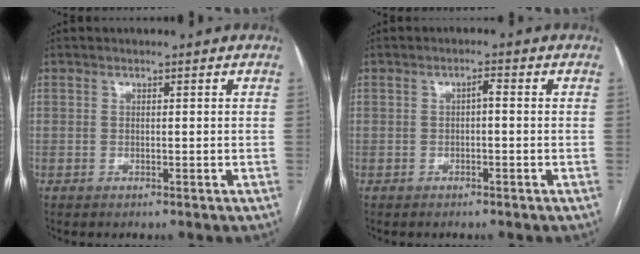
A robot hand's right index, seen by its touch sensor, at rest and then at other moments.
{"total": 1.4, "force": [-0.2, 0.4, 1.3], "torque": [-0.019, 0.005, -0.003]}